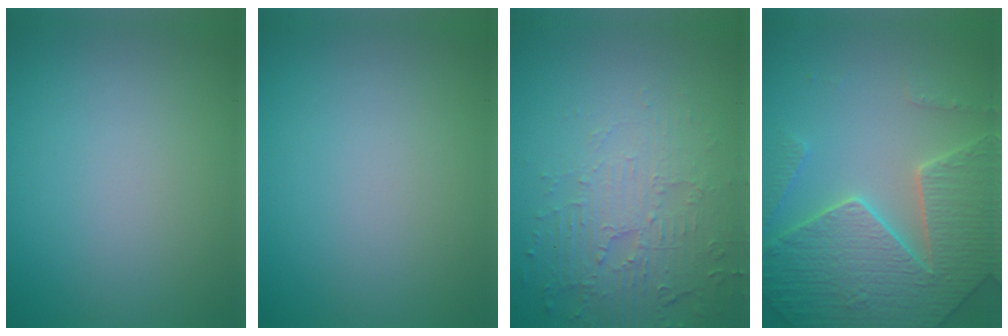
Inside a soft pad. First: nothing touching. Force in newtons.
{"total": 0.0}
{"total": 5.5, "press": 3.6, "slide": 4.1}
{"total": 7.4, "press": 7.2, "slide": 1.9}